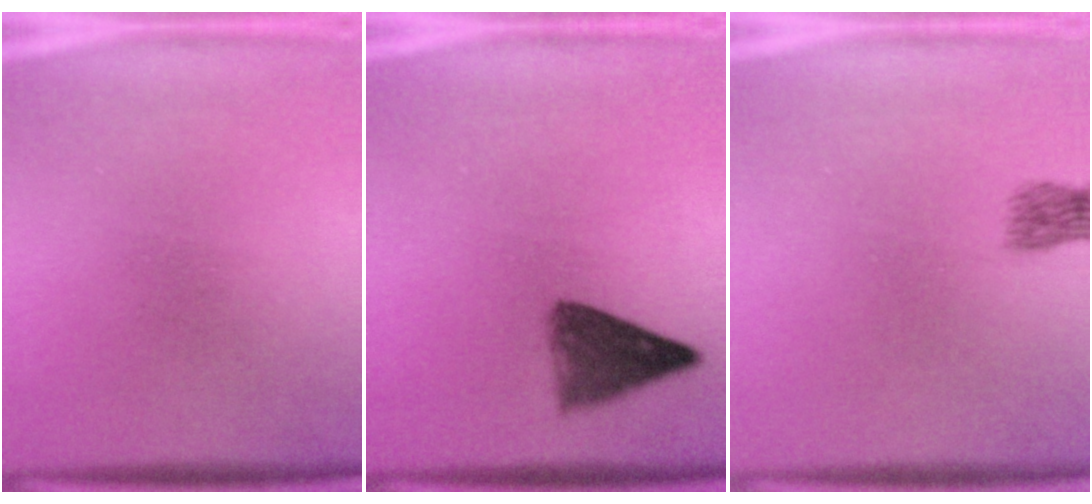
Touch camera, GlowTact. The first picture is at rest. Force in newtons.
{"total": 5.4}
{"total": 2.1}